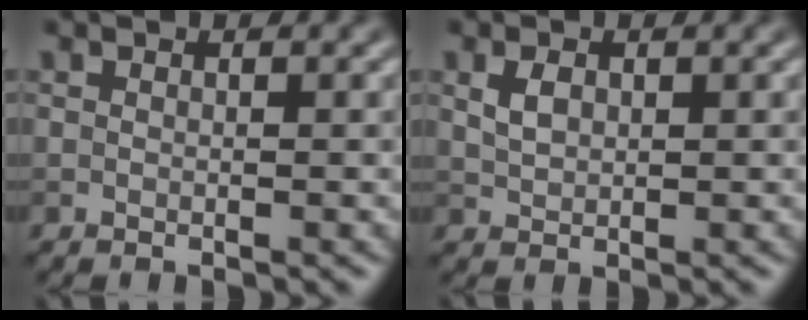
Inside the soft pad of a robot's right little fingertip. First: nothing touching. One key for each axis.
{"total": 1.7, "fx": 0.6, "fy": 1.1, "fz": 1.1, "tx": -0.024, "ty": 0.001, "tz": 0.014}